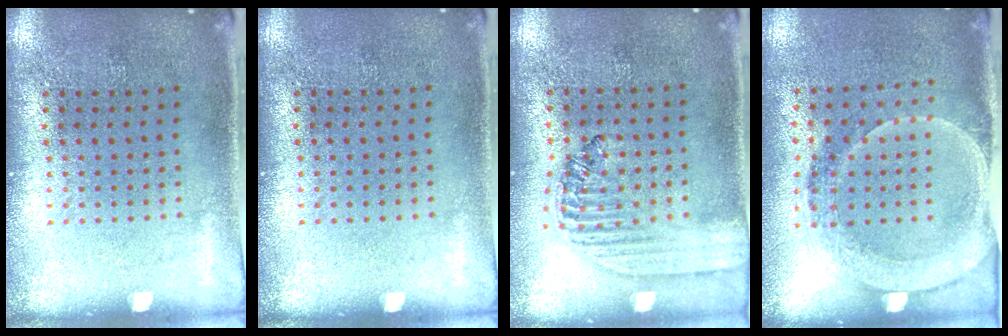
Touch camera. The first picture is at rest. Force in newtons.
{"total": 0.0}
{"total": 1.5, "press": 1.4, "slide": 0.6}
{"total": 1.7, "press": 1.6, "slide": 0.7}